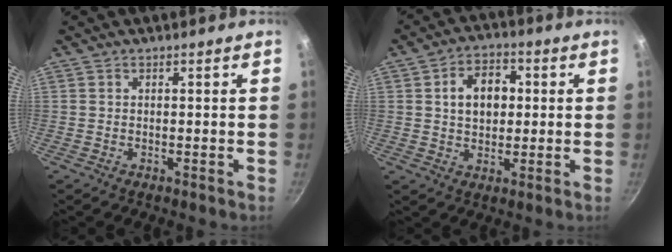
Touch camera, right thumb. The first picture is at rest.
{"total": 8.7, "force": [1.4, 6.2, 6.0], "torque": [-0.068, 0.011, 0.017]}